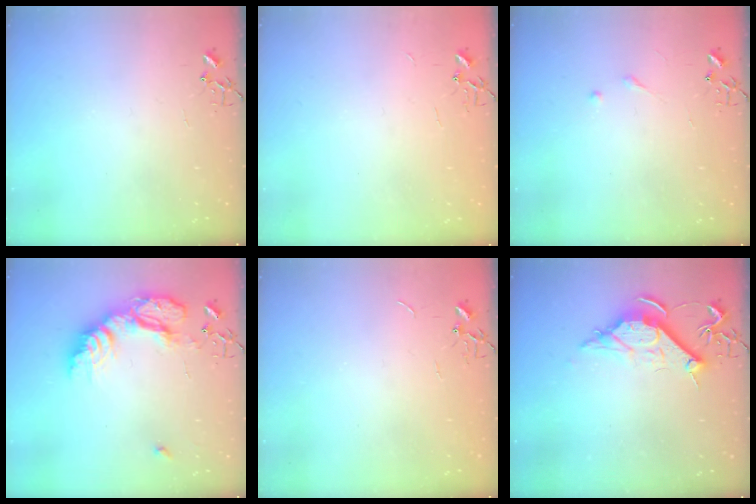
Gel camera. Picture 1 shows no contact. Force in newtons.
{"total": 1.9, "press": 1.9, "slide": 0.3}
{"total": 4.3, "press": 4.2, "slide": 0.4}
{"total": 18.8, "press": 18.7, "slide": 1.9}
{"total": 0.6, "press": 0.6, "slide": 0.1}
{"total": 11.6, "press": 11.6, "slide": 0.9}